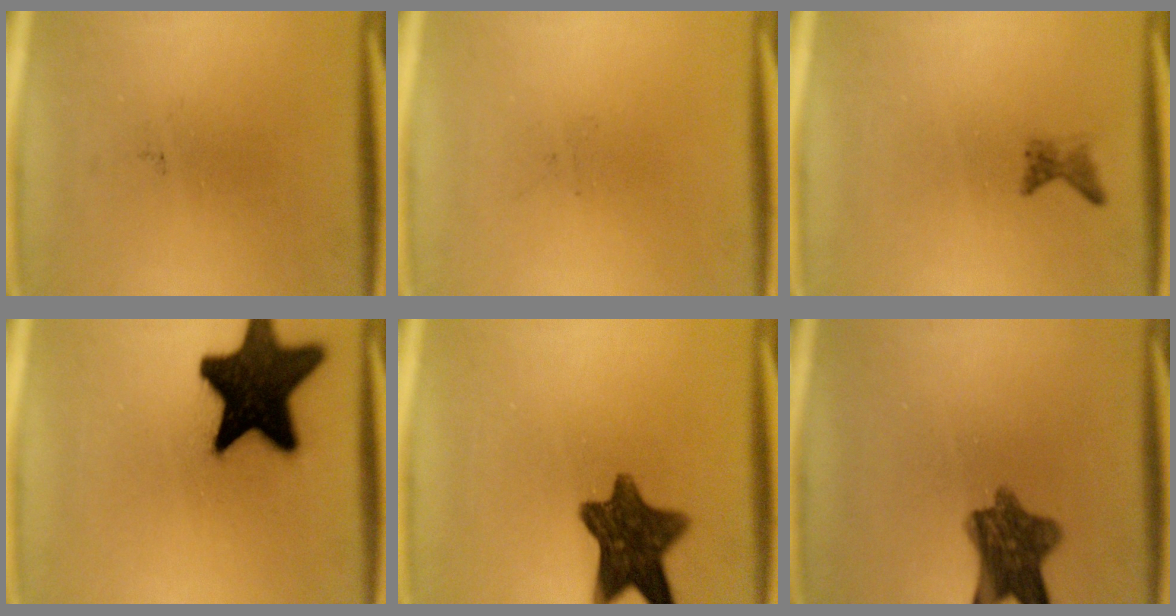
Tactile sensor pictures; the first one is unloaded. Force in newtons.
{"total": 0.0}
{"total": 1.2}
{"total": 19.9}
{"total": 10.8}
{"total": 8.6}